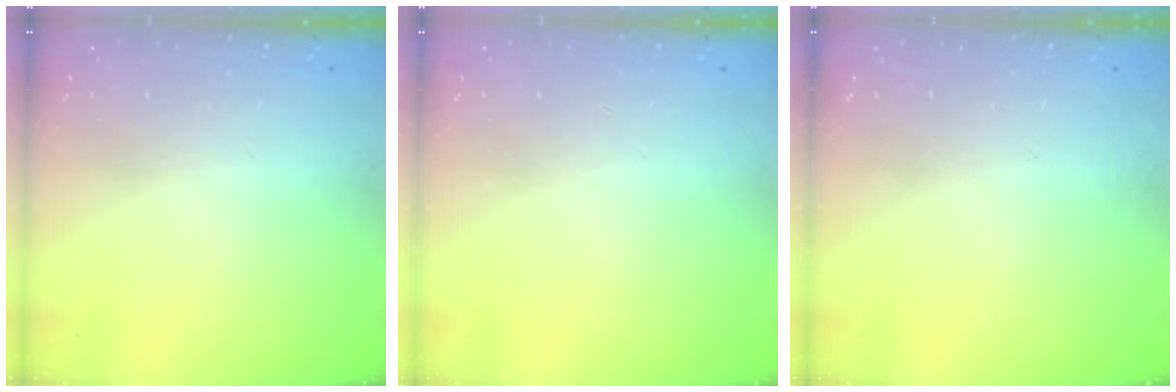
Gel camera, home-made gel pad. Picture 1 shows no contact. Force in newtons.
{"total": 0.0}
{"total": 0.0}